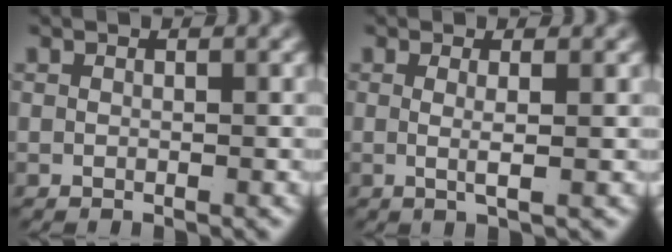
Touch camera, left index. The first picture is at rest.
{"total": 1.8, "force": [0.0, -0.4, 1.7], "torque": [-0.034, -0.015, 0.009]}